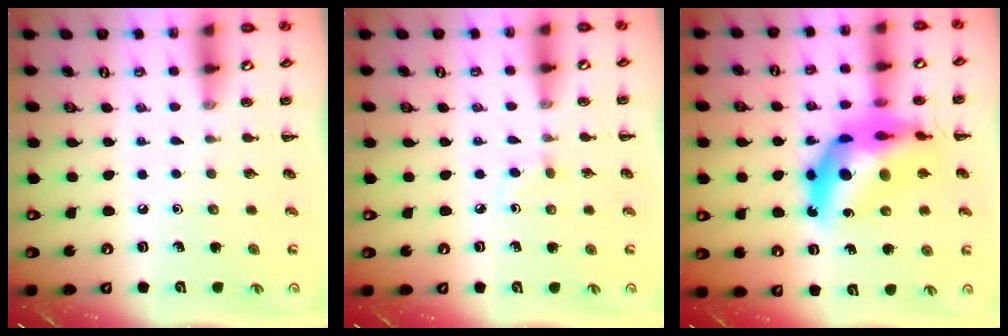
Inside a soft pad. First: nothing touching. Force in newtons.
{"total": 3.8, "press": 3.5, "slide": 1.5}
{"total": 18.4, "press": 17.7, "slide": 5.1}